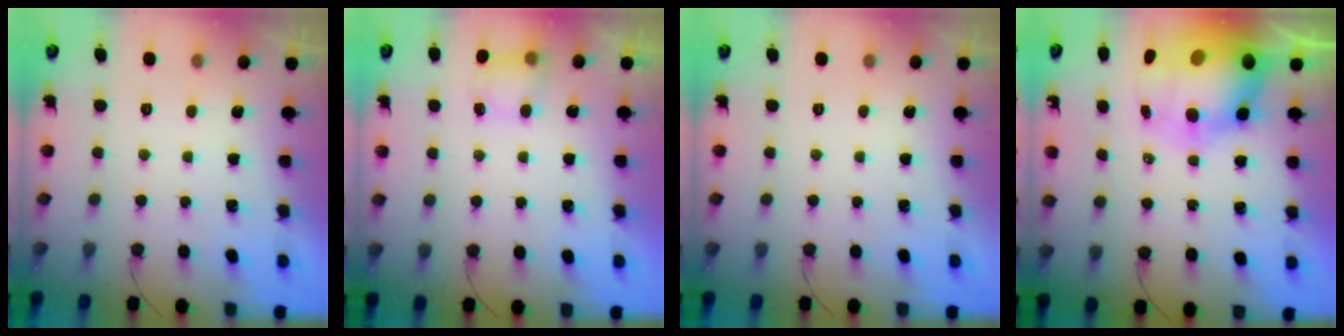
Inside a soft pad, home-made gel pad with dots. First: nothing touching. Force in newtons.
{"total": 6.1, "press": 6.0, "slide": 1.1}
{"total": 0.0}
{"total": 18.2, "press": 17.6, "slide": 4.4}